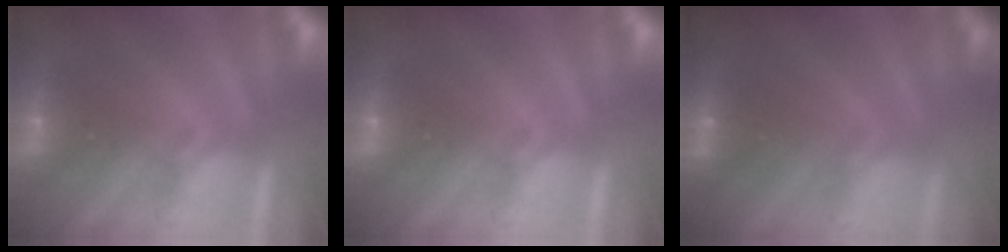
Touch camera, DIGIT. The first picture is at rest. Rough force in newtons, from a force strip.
{"total": 0.0}
{"total": 1.7}